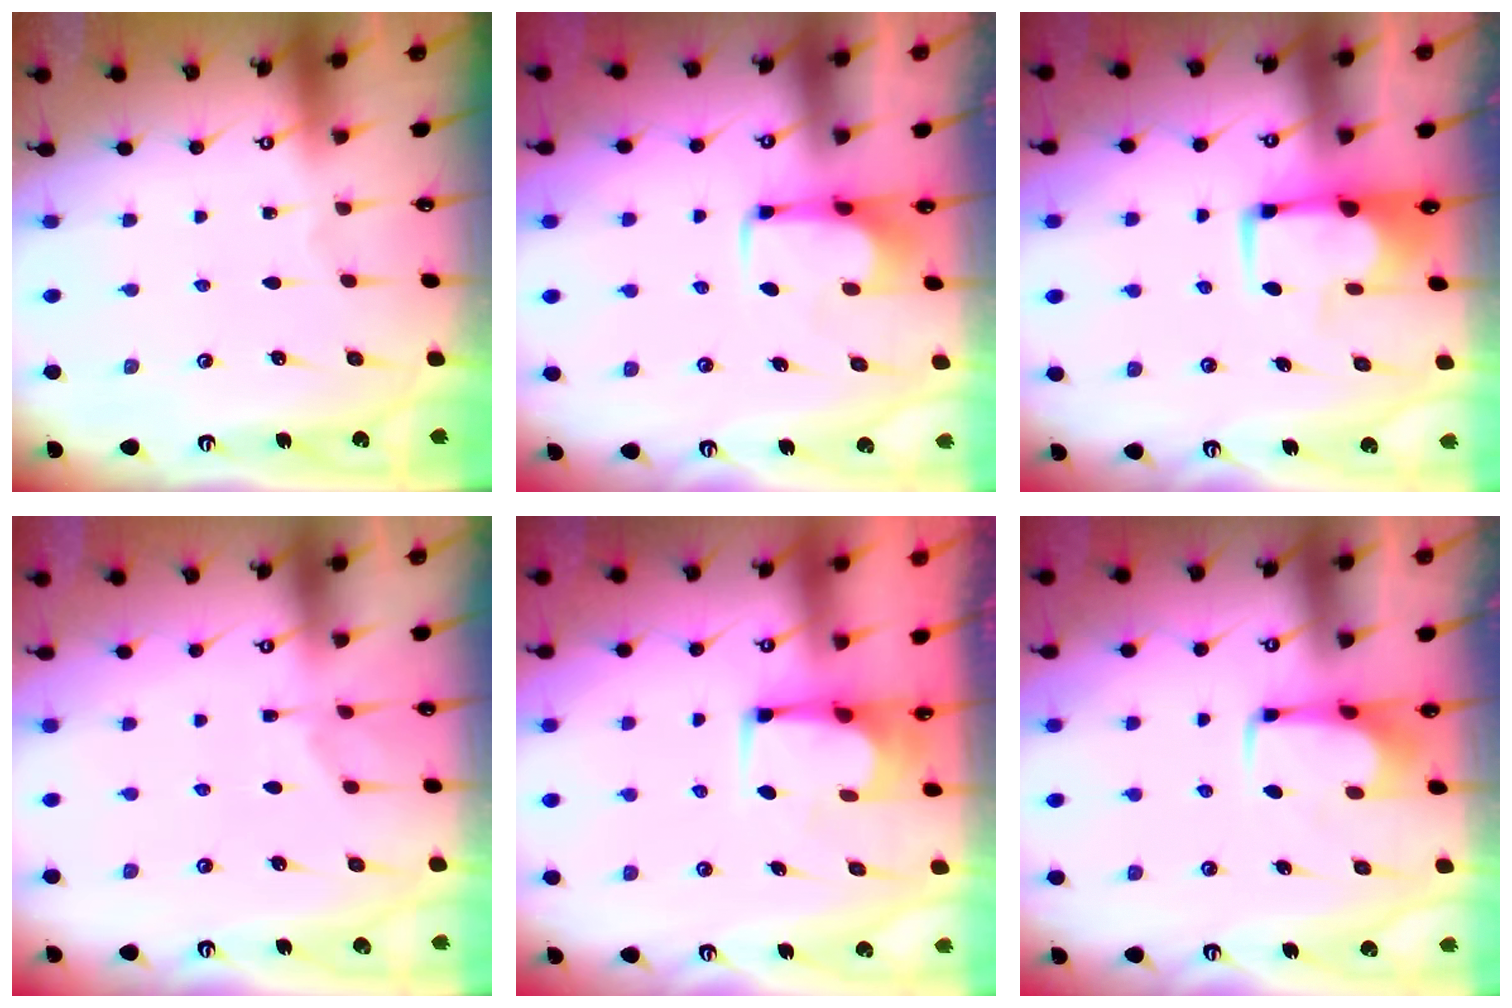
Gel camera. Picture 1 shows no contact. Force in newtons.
{"total": 2.2, "press": 2.1, "slide": 0.4}
{"total": 2.4, "press": 2.3, "slide": 0.5}
{"total": 1.2, "press": 0.6, "slide": 1.1}
{"total": 2.1, "press": 2.1, "slide": 0.2}
{"total": 1.6, "press": 1.5, "slide": 0.5}